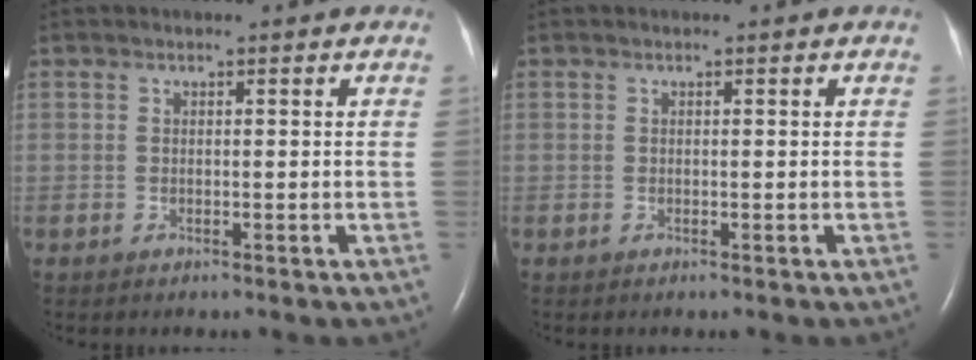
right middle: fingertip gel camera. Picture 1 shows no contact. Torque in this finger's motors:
{"motor_torque": [0.00, 0.00, 0.00, 0.00]}